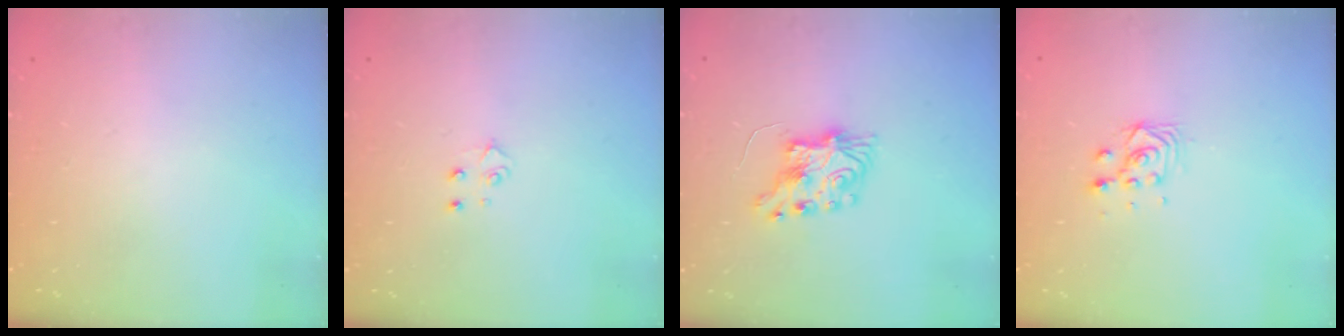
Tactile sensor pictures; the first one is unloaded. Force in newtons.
{"total": 3.9, "press": 3.9, "slide": 0.3}
{"total": 7.8, "press": 7.7, "slide": 0.4}
{"total": 5.0, "press": 5.0, "slide": 0.3}